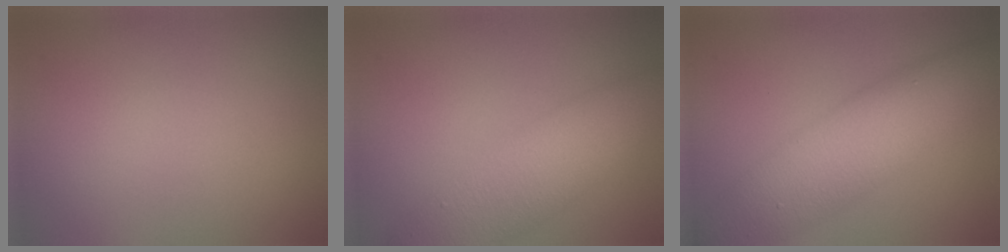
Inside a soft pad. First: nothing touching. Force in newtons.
{"total": 7.4, "press": 7.3, "slide": 0.3}
{"total": 8.2, "press": 8.2, "slide": 0.1}